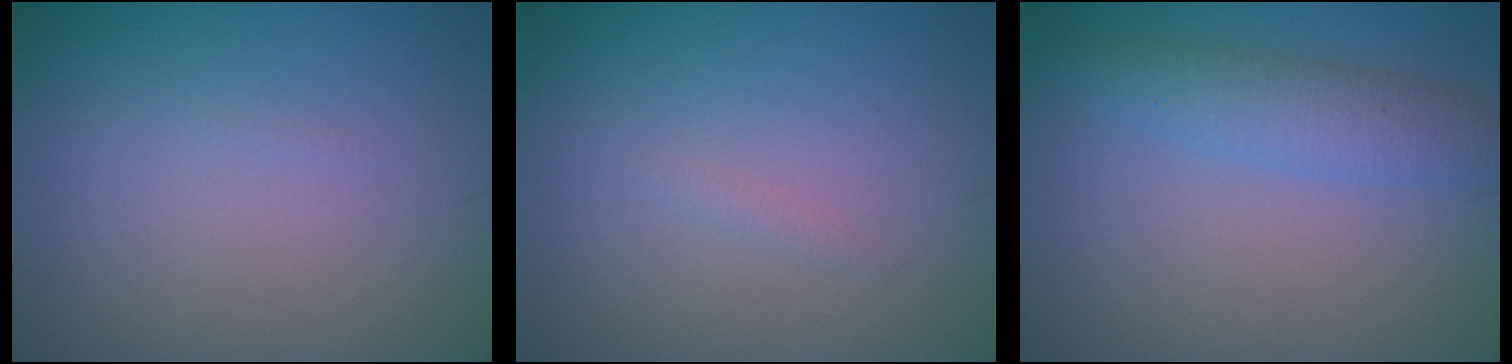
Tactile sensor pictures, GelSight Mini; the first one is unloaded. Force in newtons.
{"total": 0.5, "press": 0.5, "slide": 0.0}
{"total": 3.3, "press": 3.3, "slide": 0.1}